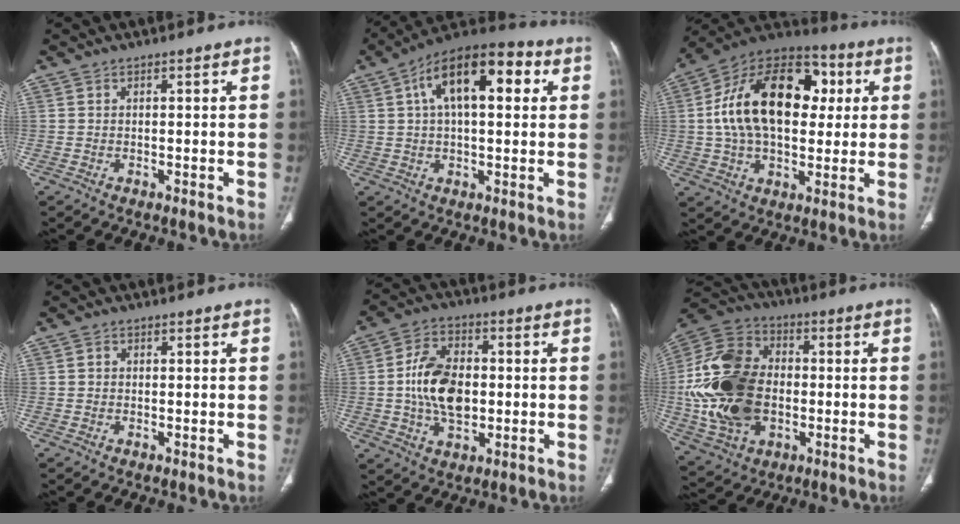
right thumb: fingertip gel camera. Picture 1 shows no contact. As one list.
[{"total": 16.9, "force": [5.0, 8.0, 14.1], "torque": [-0.203, 0.027, 0.071]}, {"total": 24.5, "force": [3.8, 15.4, 18.7], "torque": [-0.302, 0.021, 0.056]}, {"total": 0.8, "force": [0.0, 0.8, 0.3], "torque": [-0.002, 0.003, 0.000]}, {"total": 12.9, "force": [-0.3, 8.2, 10.0], "torque": [-0.164, 0.011, -0.005]}, {"total": 22.7, "force": [-1.6, 15.9, 16.1], "torque": [-0.319, 0.014, -0.022]}]